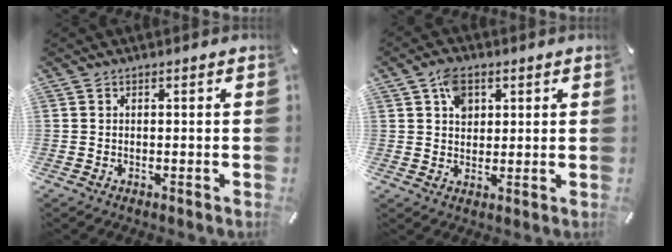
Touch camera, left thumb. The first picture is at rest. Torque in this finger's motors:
{"motor_torque": [1.11, 0.65, 0.35, -0.42, 0.15]}